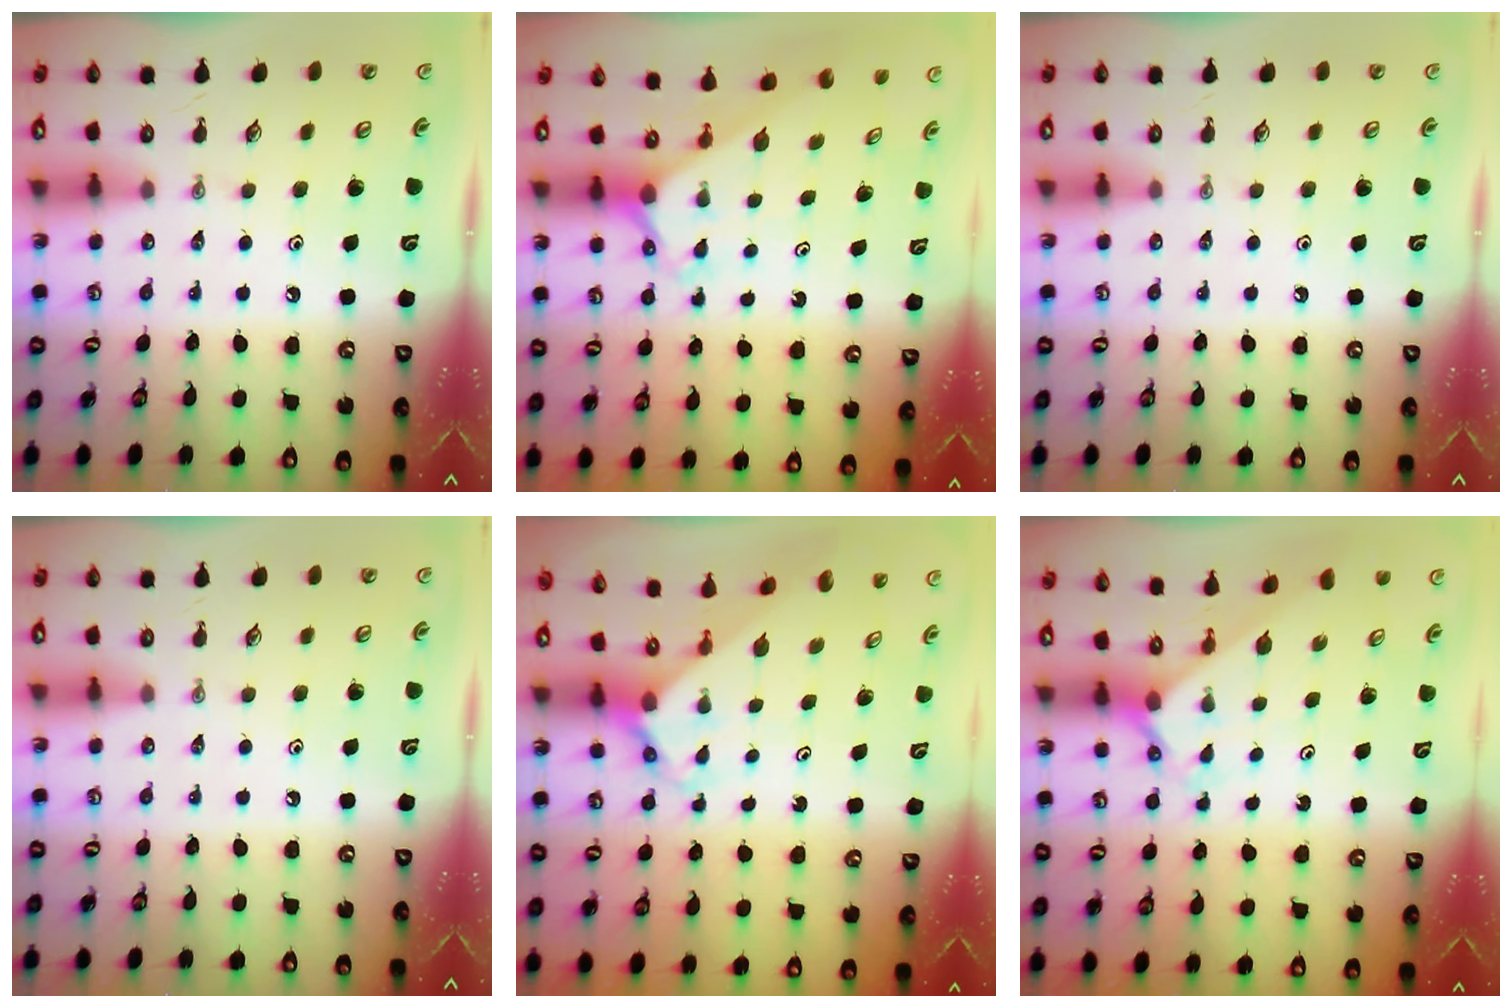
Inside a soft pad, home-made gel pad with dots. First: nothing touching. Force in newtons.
{"total": 2.4, "press": 2.4, "slide": 0.2}
{"total": 0.0}
{"total": 0.0}
{"total": 3.4, "press": 3.4, "slide": 0.3}
{"total": 1.9, "press": 1.9, "slide": 0.2}